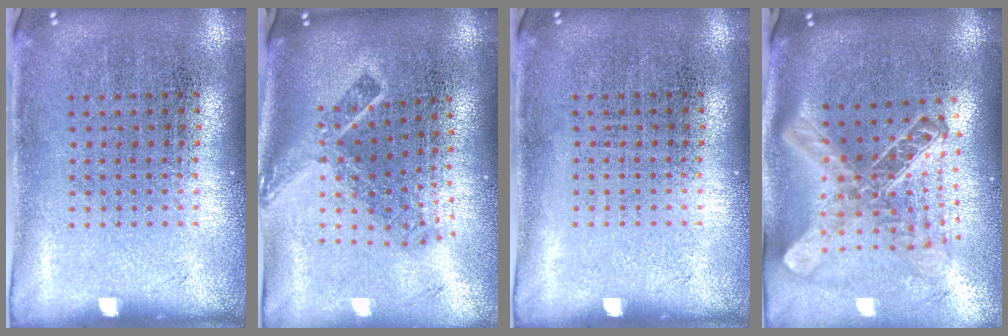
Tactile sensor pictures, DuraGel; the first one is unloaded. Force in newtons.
{"total": 2.2, "press": 1.5, "slide": 1.6}
{"total": 0.0}
{"total": 2.6, "press": 1.9, "slide": 1.8}